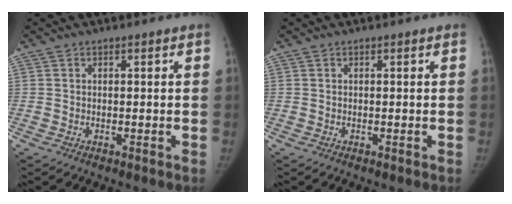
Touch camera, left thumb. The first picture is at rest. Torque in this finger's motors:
{"motor_torque": [0.00, 0.00, 0.00, 0.00, 0.00]}